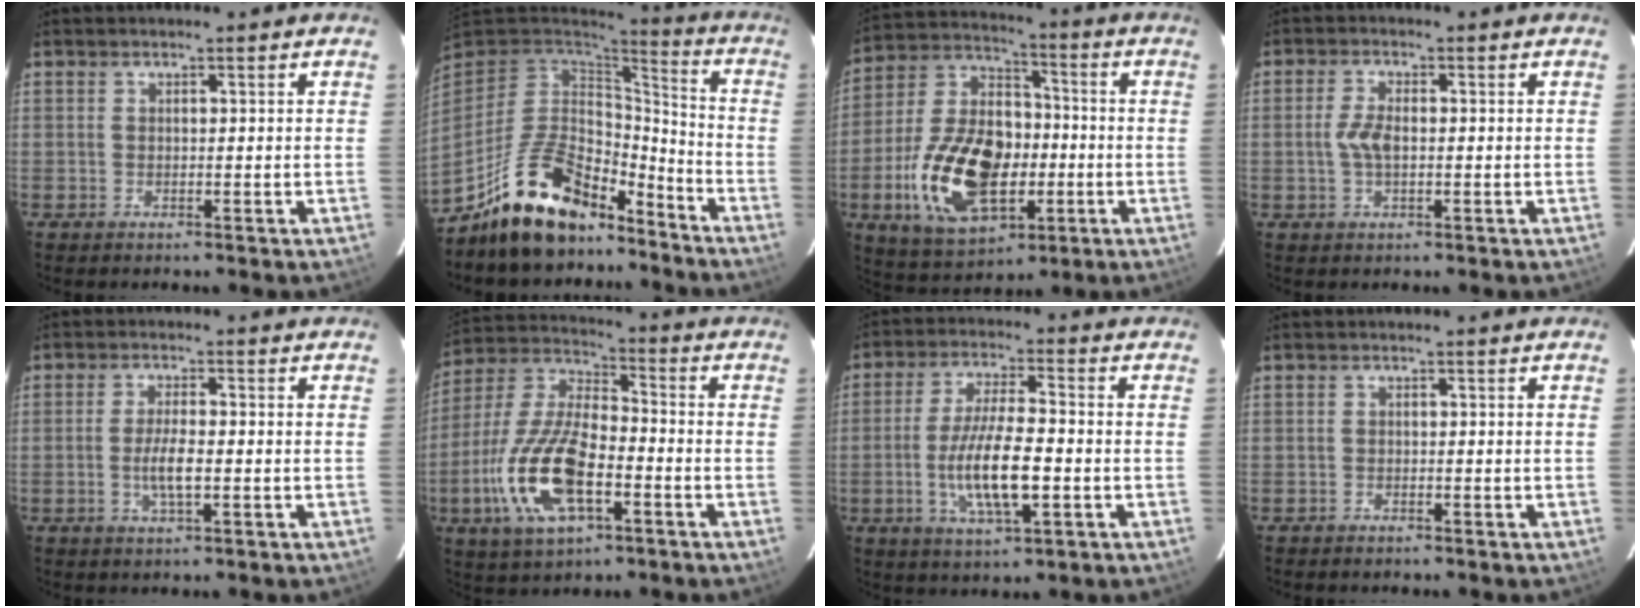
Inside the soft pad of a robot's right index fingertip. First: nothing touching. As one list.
[{"total": 17.4, "force": [-12.4, 7.9, 9.2], "torque": [-0.196, 0.009, -0.201]}, {"total": 20.5, "force": [-5.2, 12.2, 15.6], "torque": [-0.330, 0.009, -0.077]}, {"total": 3.5, "force": [-0.5, 1.6, 3.1], "torque": [-0.070, 0.003, -0.008]}, {"total": 2.9, "force": [-0.8, 0.6, 2.7], "torque": [-0.054, -0.004, -0.013]}, {"total": 18.0, "force": [-6.2, 7.6, 15.0], "torque": [-0.328, -0.009, -0.118]}, {"total": 11.5, "force": [-2.8, 2.8, 10.8], "torque": [-0.211, -0.009, -0.049]}, {"total": 0.9, "force": [-0.9, 0.3, 0.1], "torque": [-0.009, 0.003, -0.016]}]